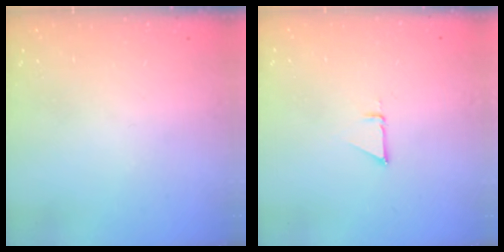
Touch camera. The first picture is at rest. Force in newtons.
{"total": 2.5, "press": 2.5, "slide": 0.1}